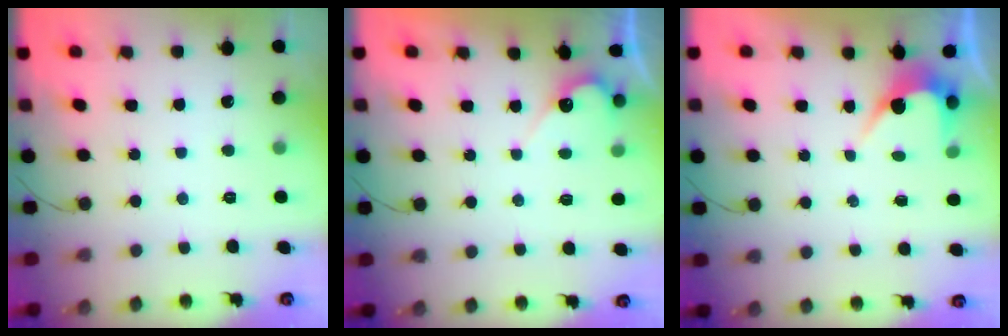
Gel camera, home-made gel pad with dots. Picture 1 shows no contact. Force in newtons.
{"total": 3.9, "press": 3.9, "slide": 0.2}
{"total": 3.4, "press": 3.4, "slide": 0.3}